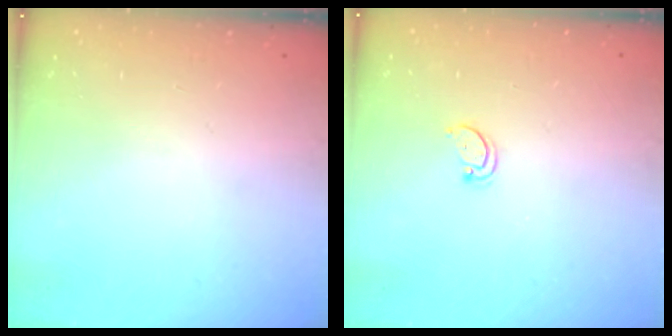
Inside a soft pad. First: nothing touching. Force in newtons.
{"total": 2.8, "press": 2.7, "slide": 0.3}